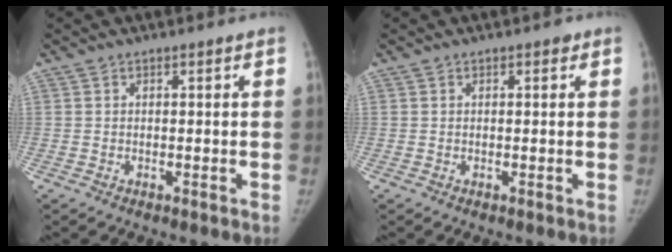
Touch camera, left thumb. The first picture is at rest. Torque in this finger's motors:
{"motor_torque": [0.30, -0.28, 0.58, -0.41, 0.04]}